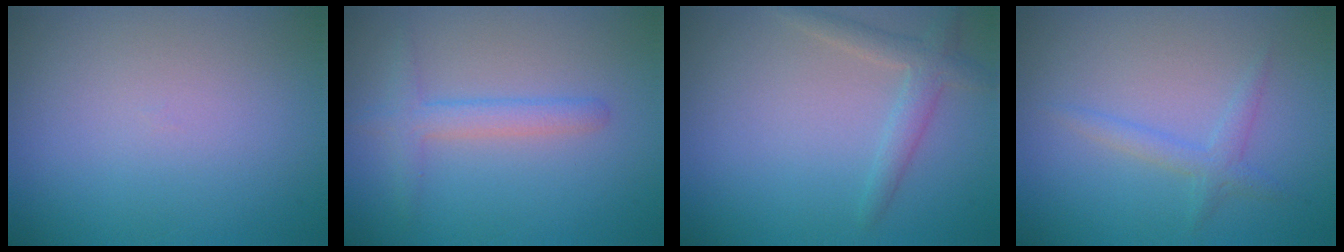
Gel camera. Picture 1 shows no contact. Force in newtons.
{"total": 2.3, "press": 2.3, "slide": 0.2}
{"total": 2.2, "press": 2.2, "slide": 0.2}
{"total": 1.6, "press": 1.6, "slide": 0.1}